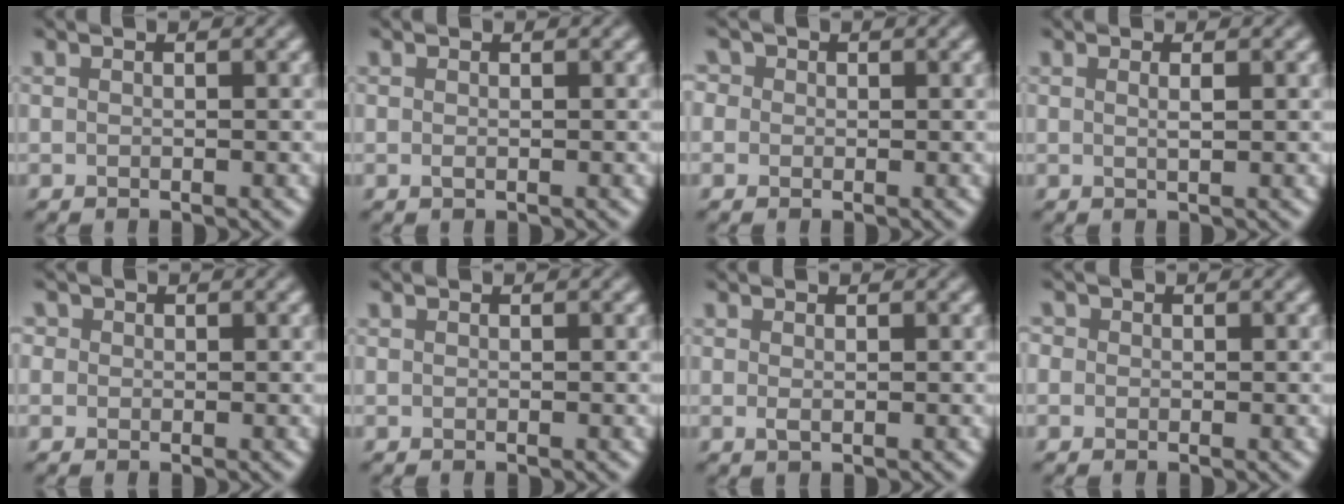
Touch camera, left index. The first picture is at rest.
{"total": 0.0}
{"total": 2.0, "force": [0.7, 1.7, 0.8], "torque": [-0.015, 0.012, -0.009]}
{"total": 0.9, "force": [0.2, 0.2, 0.8], "torque": [-0.012, 0.000, 0.000]}
{"total": 1.1, "force": [0.3, 1.0, 0.3], "torque": [-0.003, -0.001, -0.009]}
{"total": 0.0}
{"total": 0.6, "force": [0.0, 0.2, 0.5], "torque": [-0.014, -0.004, 0.001]}
{"total": 0.9, "force": [0.1, 0.8, 0.1], "torque": [0.000, -0.002, -0.009]}